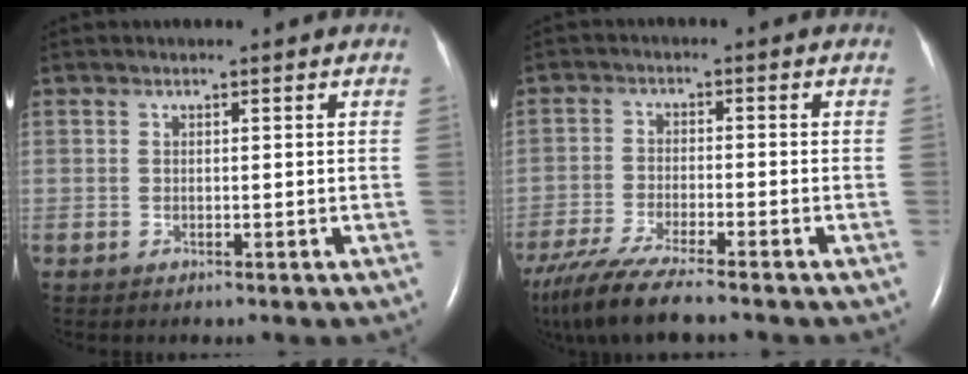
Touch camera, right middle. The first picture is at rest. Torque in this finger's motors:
{"motor_torque": [0.85, -0.88, 0.22, 0.09]}